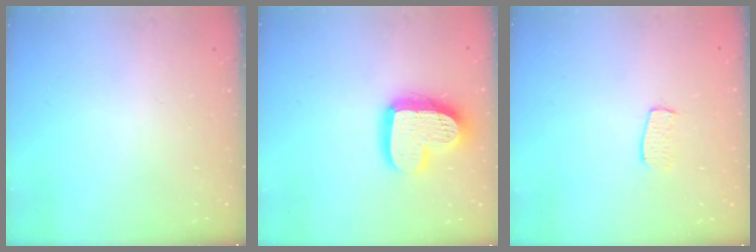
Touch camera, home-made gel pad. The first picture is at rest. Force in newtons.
{"total": 16.5, "press": 16.4, "slide": 1.3}
{"total": 5.9, "press": 5.9, "slide": 0.3}